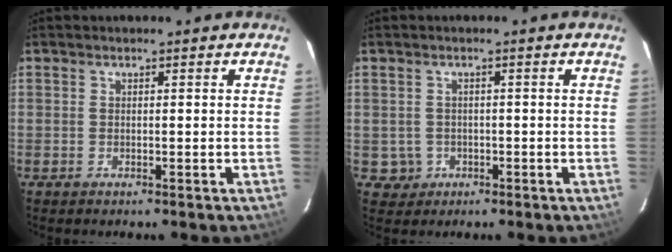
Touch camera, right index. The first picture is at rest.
{"total": 3.1, "force": [-0.6, 3.0, 0.2], "torque": [-0.009, 0.008, -0.001]}